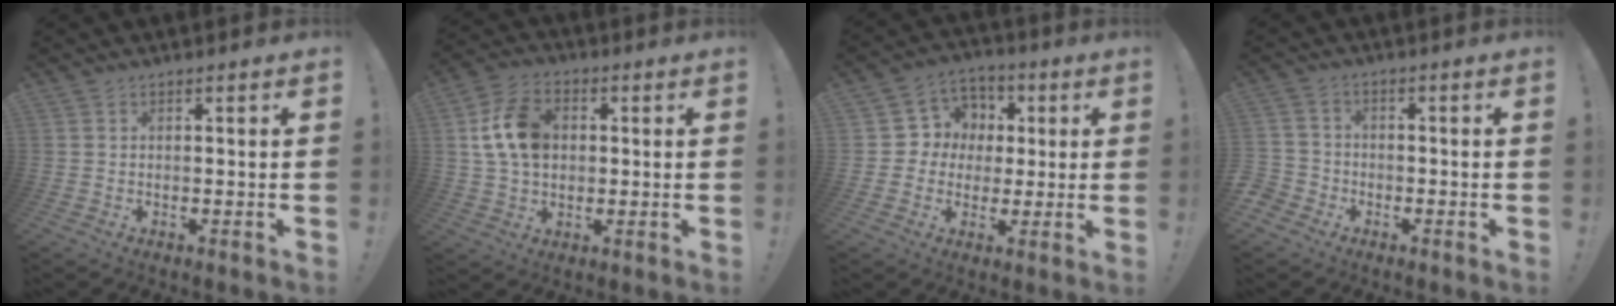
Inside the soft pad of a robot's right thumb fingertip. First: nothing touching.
{"total": 13.2, "force": [2.2, 9.6, 8.8], "torque": [-0.151, 0.007, 0.044]}
{"total": 9.0, "force": [-0.2, 8.8, 1.8], "torque": [-0.017, 0.006, 0.007]}
{"total": 4.2, "force": [-2.4, 3.4, 0.9], "torque": [-0.033, 0.014, -0.047]}